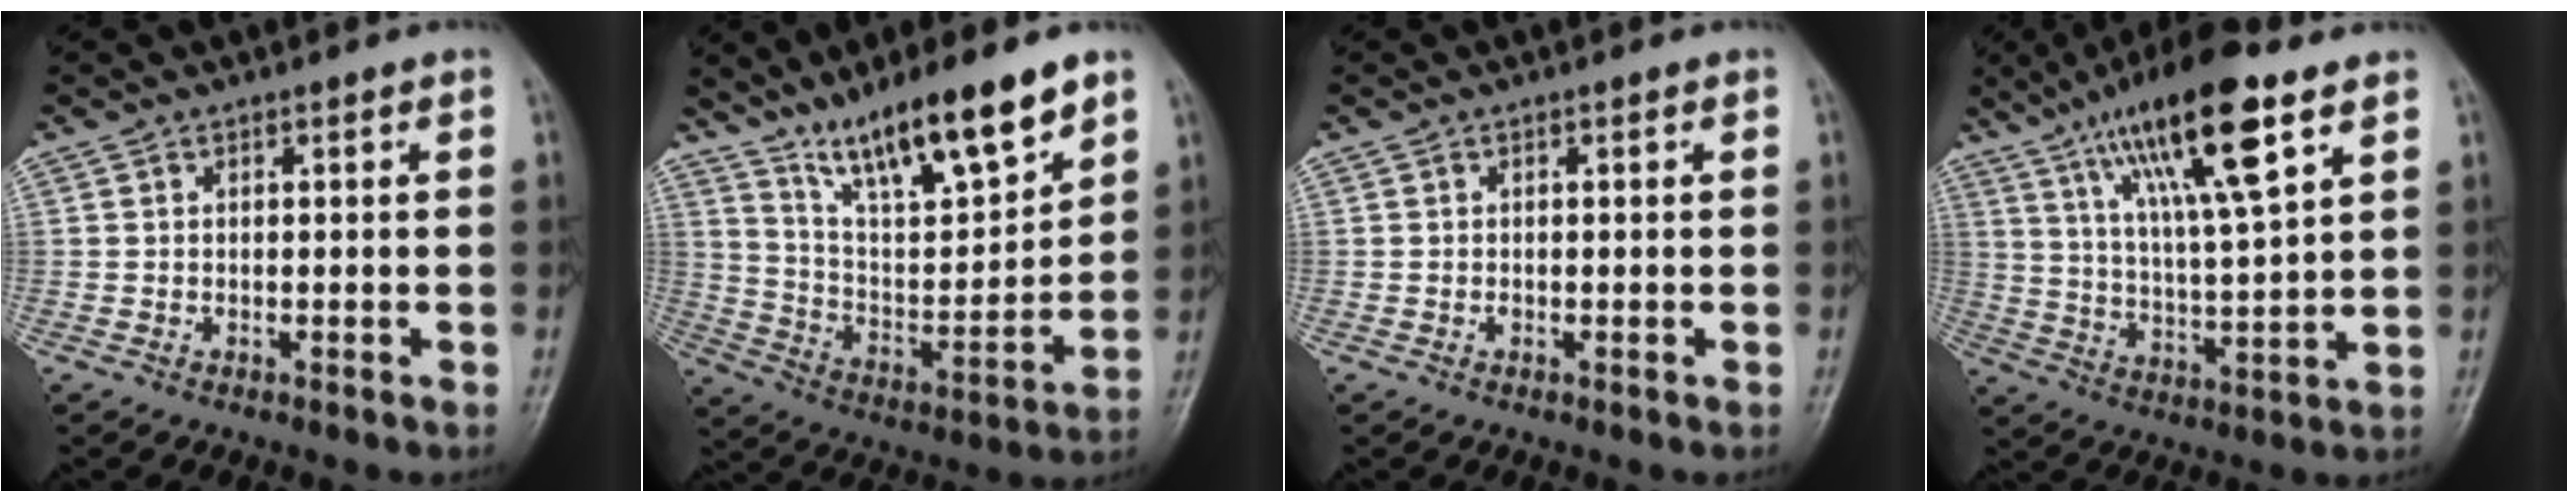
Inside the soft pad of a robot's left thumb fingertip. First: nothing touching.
{"total": 17.6, "force": [12.4, 4.1, 11.8], "torque": [-0.175, -0.062, 0.228]}
{"total": 0.5, "force": [-0.1, 0.4, 0.3], "torque": [-0.003, 0.001, -0.003]}
{"total": 18.5, "force": [10.1, 3.7, 15.0], "torque": [-0.253, -0.029, 0.181]}